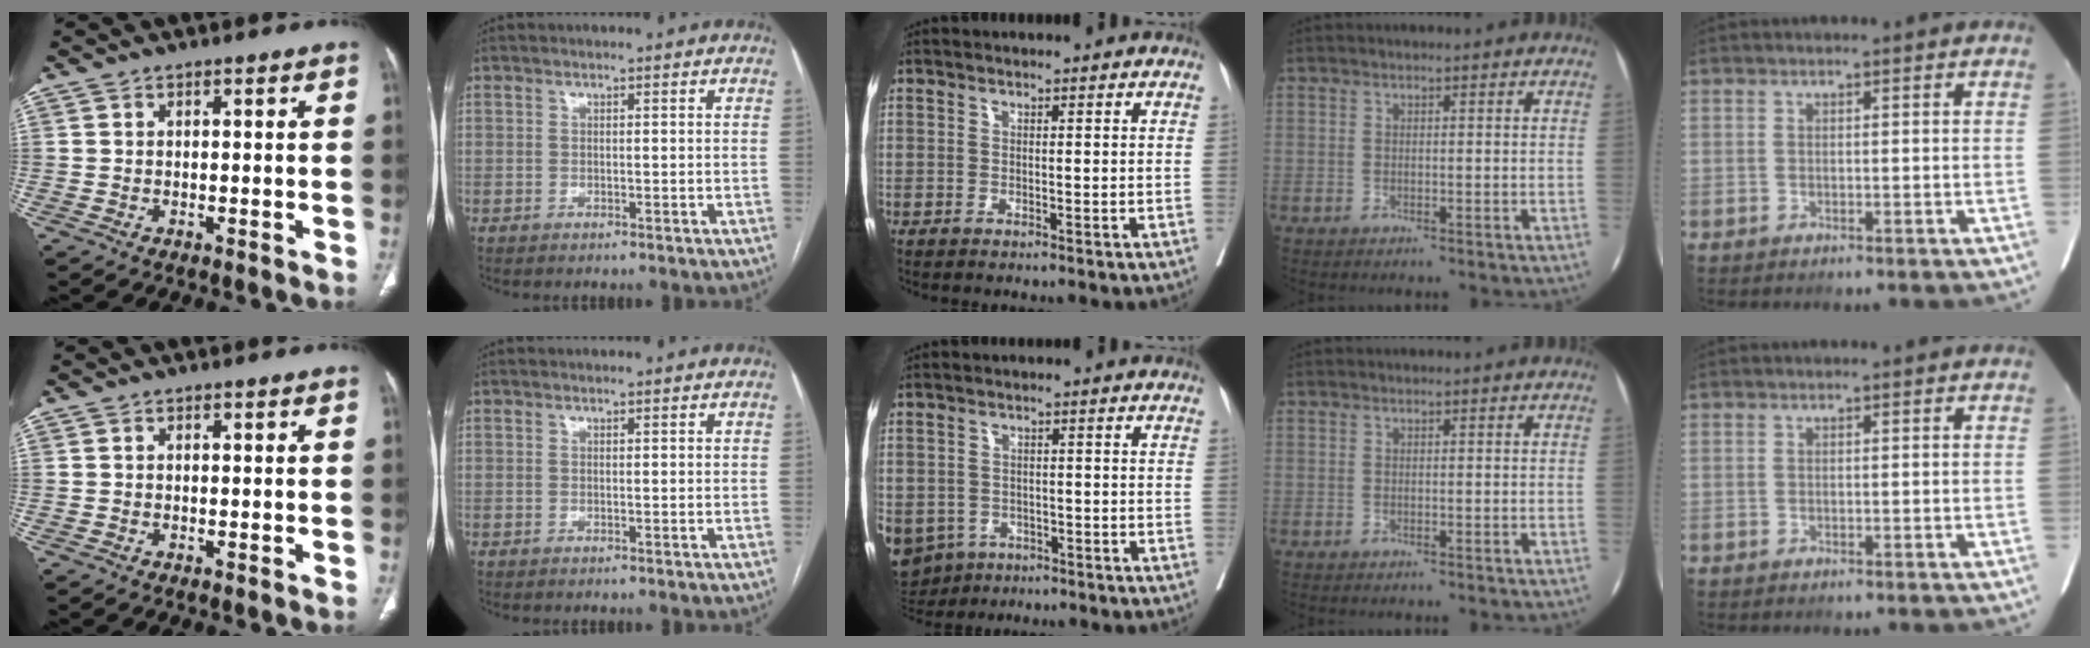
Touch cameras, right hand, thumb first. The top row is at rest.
{"middle": {"total": 12.5, "force": [-6.6, 9.8, 4.3], "torque": [-0.133, -0.010, -0.085]}}